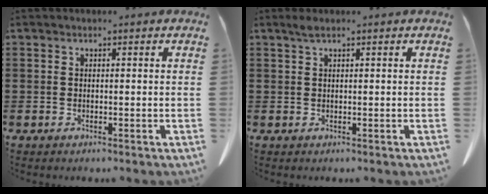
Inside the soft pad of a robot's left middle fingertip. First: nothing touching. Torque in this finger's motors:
{"motor_torque": [0.19, 0.02, 0.01, 0.01]}